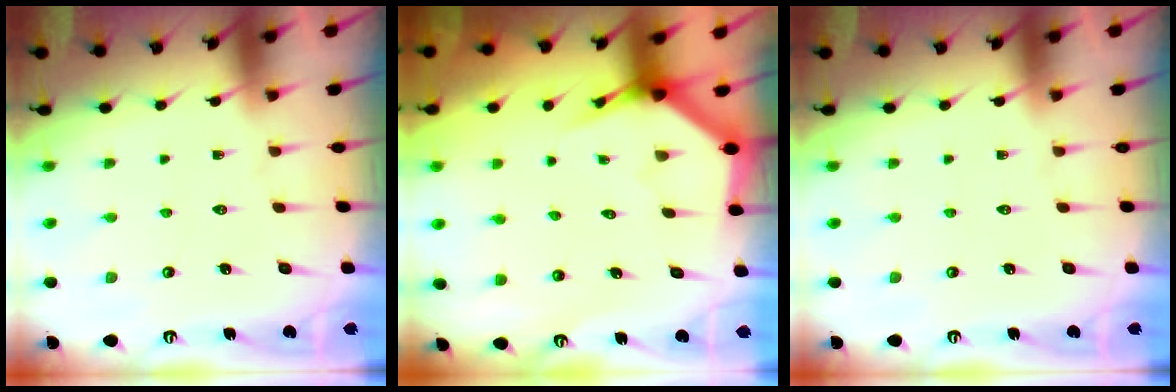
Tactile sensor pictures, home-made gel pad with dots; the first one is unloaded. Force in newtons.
{"total": 3.9, "press": 3.9, "slide": 0.2}
{"total": 0.0}